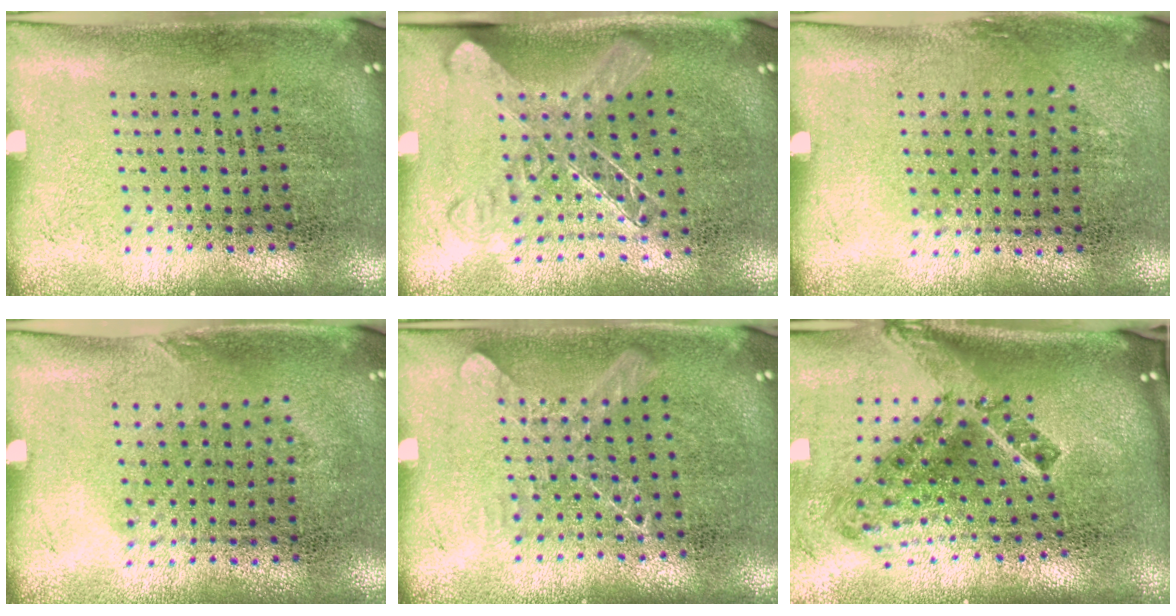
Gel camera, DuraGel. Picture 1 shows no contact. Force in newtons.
{"total": 1.3, "press": 1.2, "slide": 0.7}
{"total": 0.8, "press": 0.6, "slide": 0.5}
{"total": 0.9, "press": 0.7, "slide": 0.5}
{"total": 1.1, "press": 1.1, "slide": 0.2}
{"total": 2.7, "press": 1.6, "slide": 2.1}